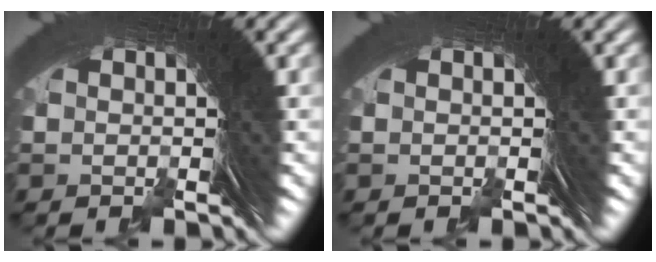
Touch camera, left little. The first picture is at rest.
{"total": 0.0}